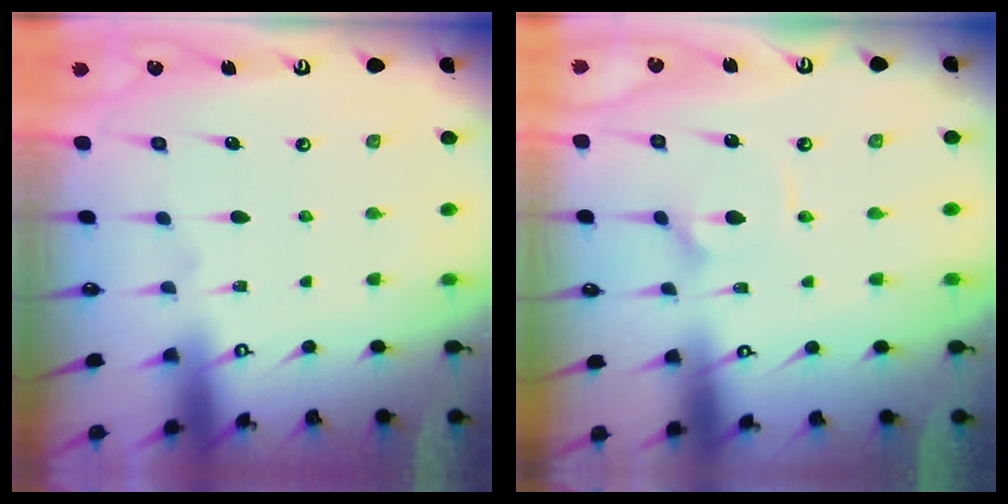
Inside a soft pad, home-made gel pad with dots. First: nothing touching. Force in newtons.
{"total": 2.6, "press": 2.6, "slide": 0.2}